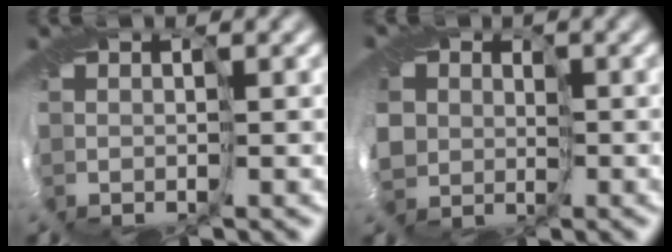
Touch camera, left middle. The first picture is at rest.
{"total": 3.4, "force": [-1.0, 3.2, 0.8], "torque": [-0.016, -0.011, -0.038]}